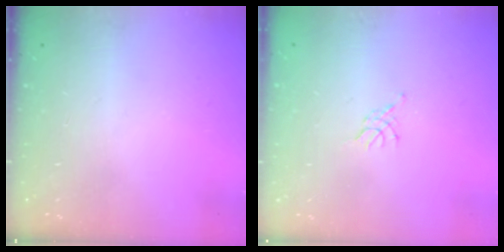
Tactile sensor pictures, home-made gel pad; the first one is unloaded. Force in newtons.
{"total": 2.3, "press": 2.2, "slide": 0.5}